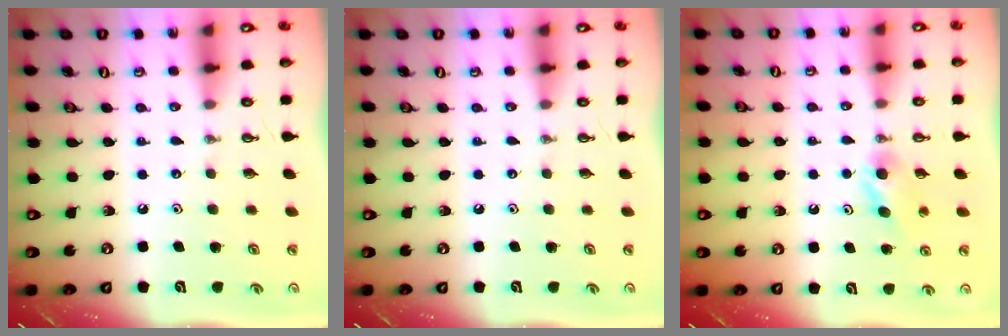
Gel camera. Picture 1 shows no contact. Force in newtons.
{"total": 0.0}
{"total": 4.7, "press": 4.6, "slide": 1.1}